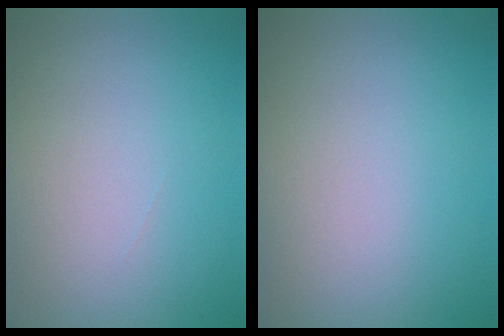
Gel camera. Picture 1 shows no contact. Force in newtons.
{"total": 0.0}